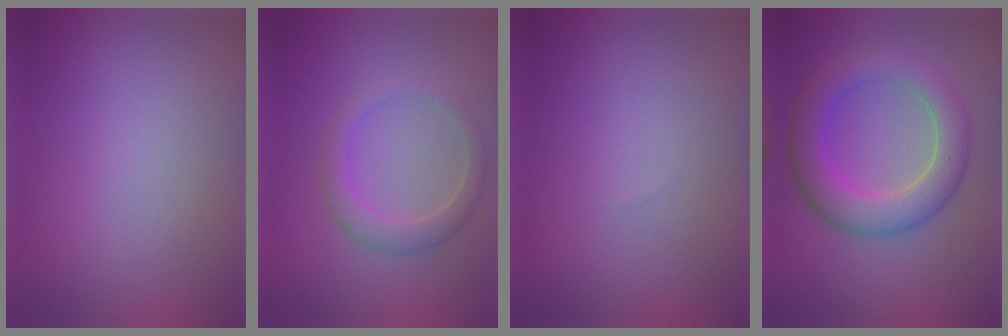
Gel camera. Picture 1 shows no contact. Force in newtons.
{"total": 2.7, "press": 2.7, "slide": 0.1}
{"total": 0.0}
{"total": 6.1, "press": 6.1, "slide": 0.5}